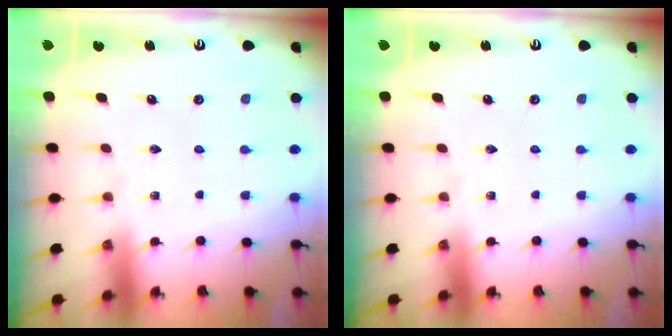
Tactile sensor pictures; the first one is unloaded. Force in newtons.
{"total": 0.0}